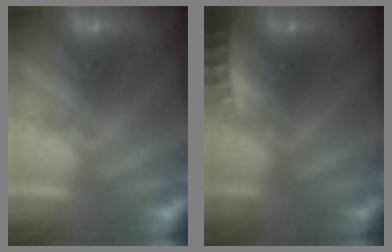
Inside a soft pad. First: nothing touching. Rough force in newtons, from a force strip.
{"total": 2.3}